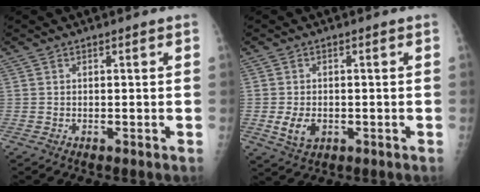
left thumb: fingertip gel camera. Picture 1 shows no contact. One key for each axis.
{"total": 4.6, "fx": -1.0, "fy": 3.2, "fz": 3.1, "tx": -0.053, "ty": -0.004, "tz": -0.013}